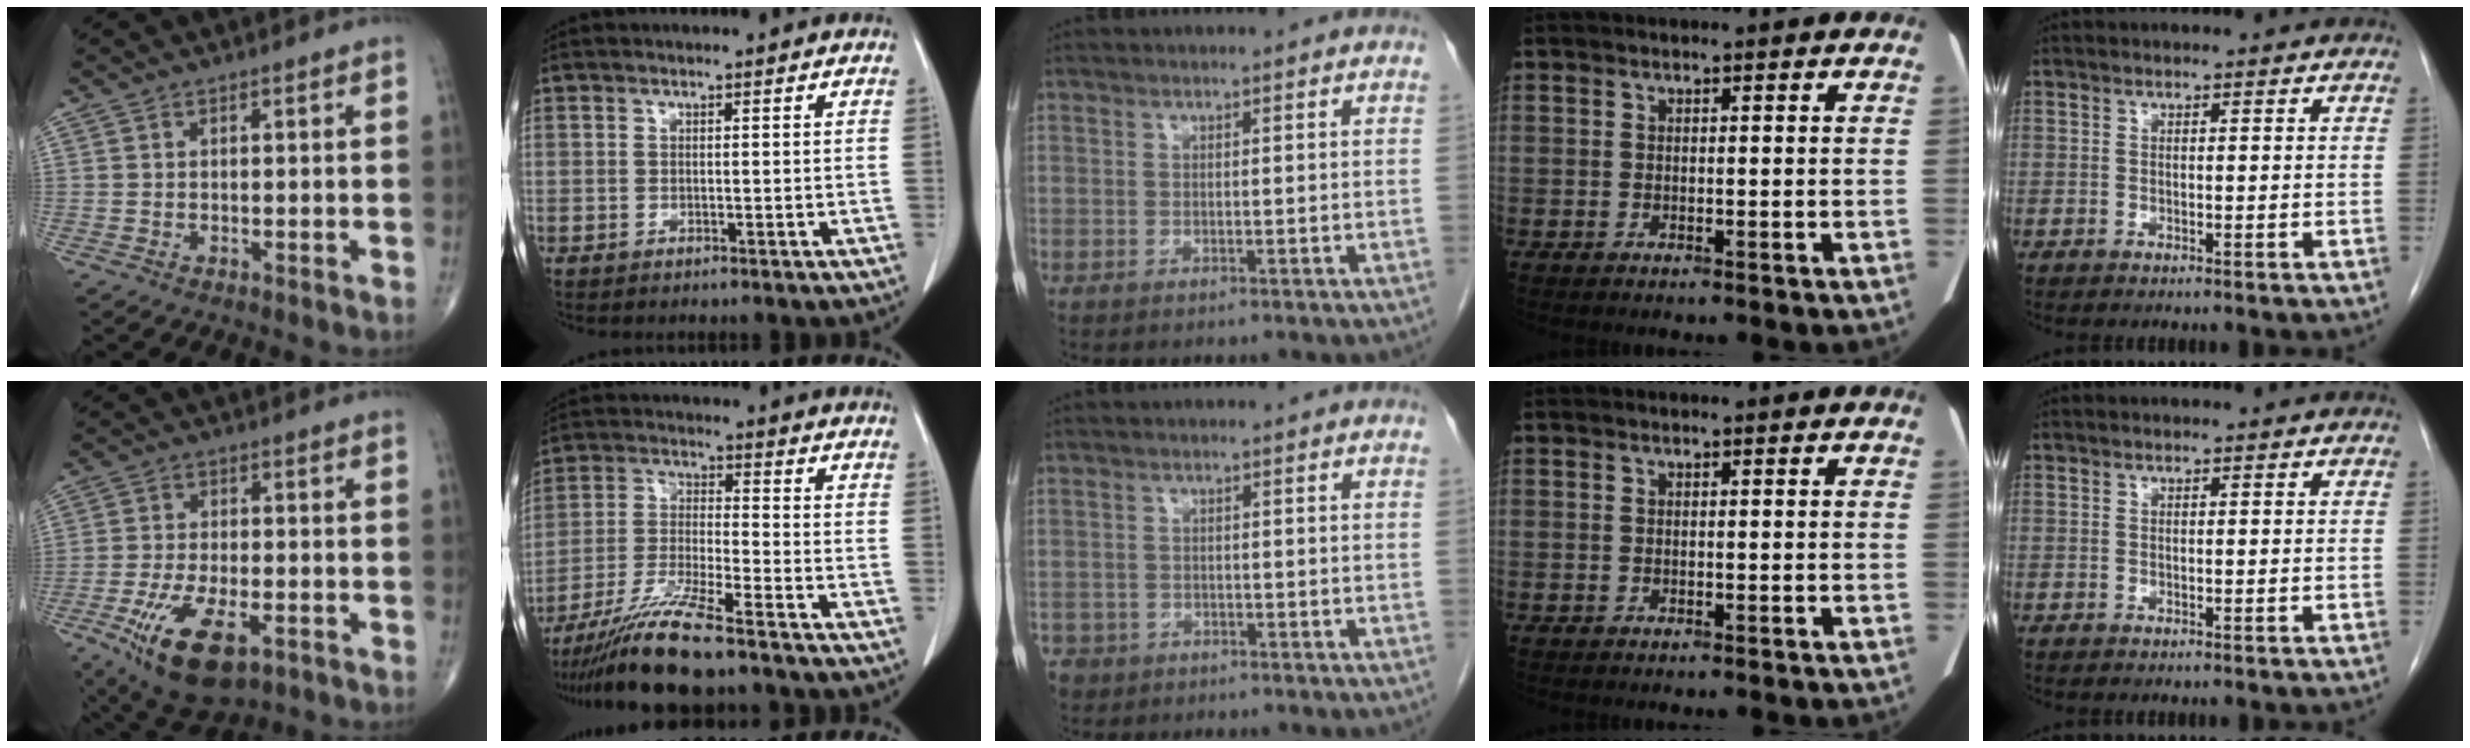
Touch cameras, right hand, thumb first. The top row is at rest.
{"thumb": {"total": 14.2, "force": [-6.5, 6.4, 10.9], "torque": [-0.197, 0.009, -0.099]}, "index": {"total": 11.0, "force": [-8.8, -0.1, 6.6], "torque": [-0.129, -0.027, -0.164]}, "middle": {"total": 4.3, "force": [-2.8, 3.2, 0.7], "torque": [-0.021, 0.002, -0.048]}}